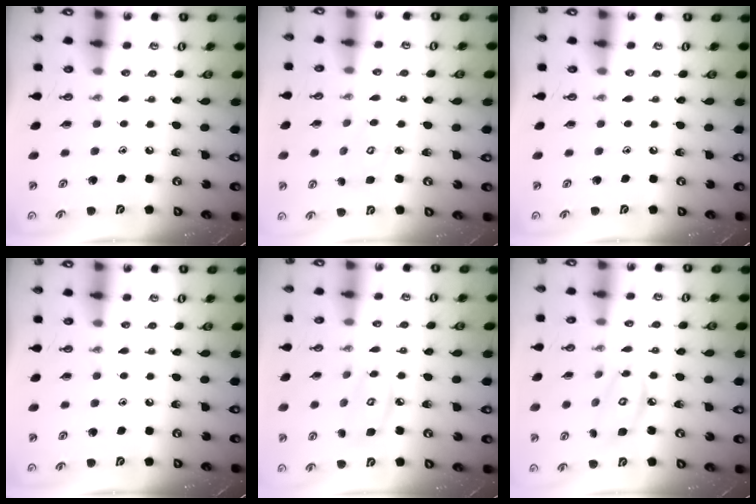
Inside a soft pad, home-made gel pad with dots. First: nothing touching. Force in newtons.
{"total": 3.3, "press": 3.3, "slide": 0.2}
{"total": 0.0}
{"total": 0.0}
{"total": 6.6, "press": 6.6, "slide": 0.5}
{"total": 7.9, "press": 7.8, "slide": 0.6}